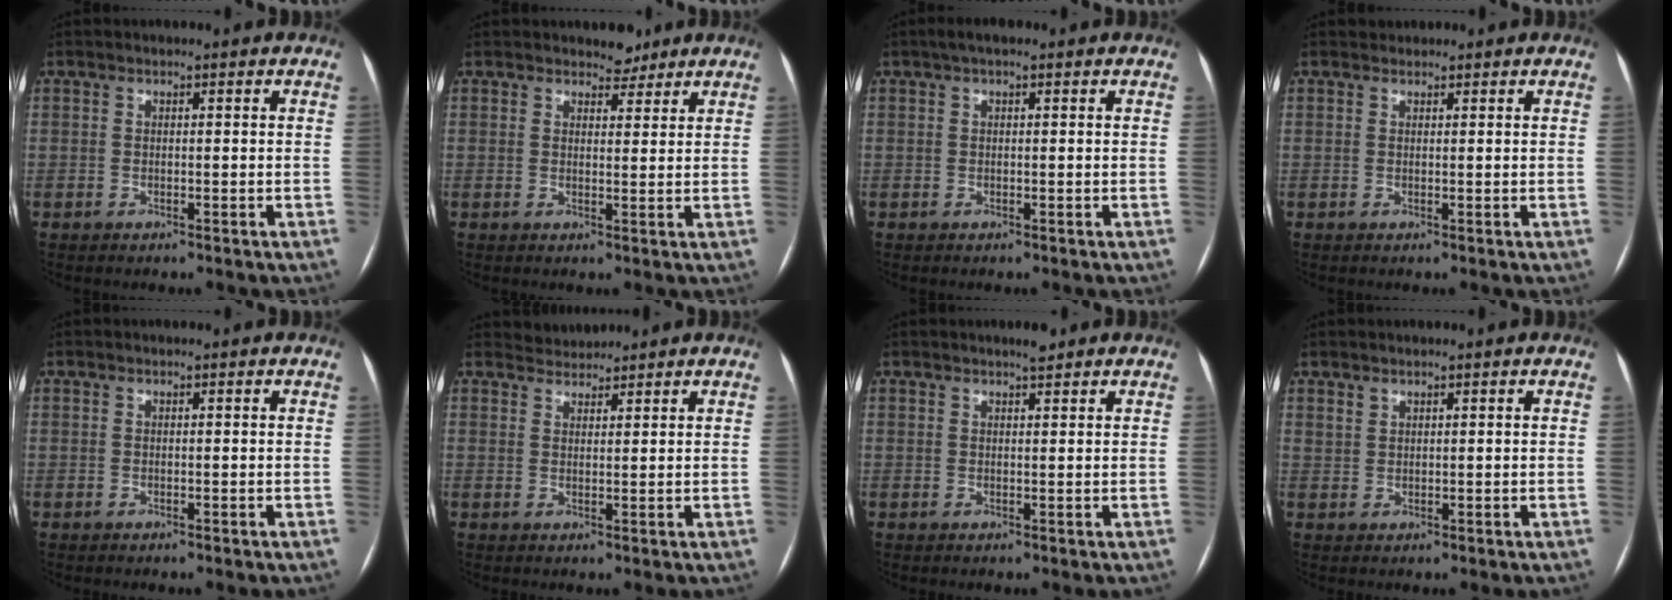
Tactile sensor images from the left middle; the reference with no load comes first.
{"total": 2.8, "force": [2.4, 1.4, 0.5], "torque": [-0.002, -0.002, 0.033]}
{"total": 2.5, "force": [1.5, 0.7, 1.9], "torque": [-0.037, 0.026, 0.024]}
{"total": 0.9, "force": [0.8, 0.4, -0.2], "torque": [-0.001, 0.010, 0.013]}
{"total": 0.0}
{"total": 2.3, "force": [2.2, 0.3, -0.6], "torque": [0.003, 0.013, 0.043]}
{"total": 1.8, "force": [1.4, 0.3, 1.0], "torque": [-0.021, 0.003, 0.023]}
{"total": 1.0, "force": [0.9, 0.3, 0.0], "torque": [0.002, -0.001, 0.017]}